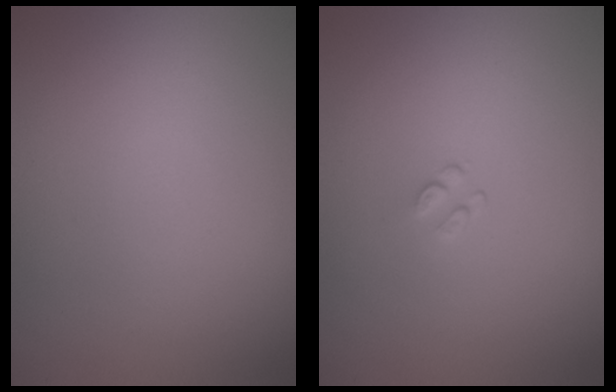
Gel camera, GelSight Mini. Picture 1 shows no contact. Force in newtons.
{"total": 0.6, "press": 0.4, "slide": 0.5}